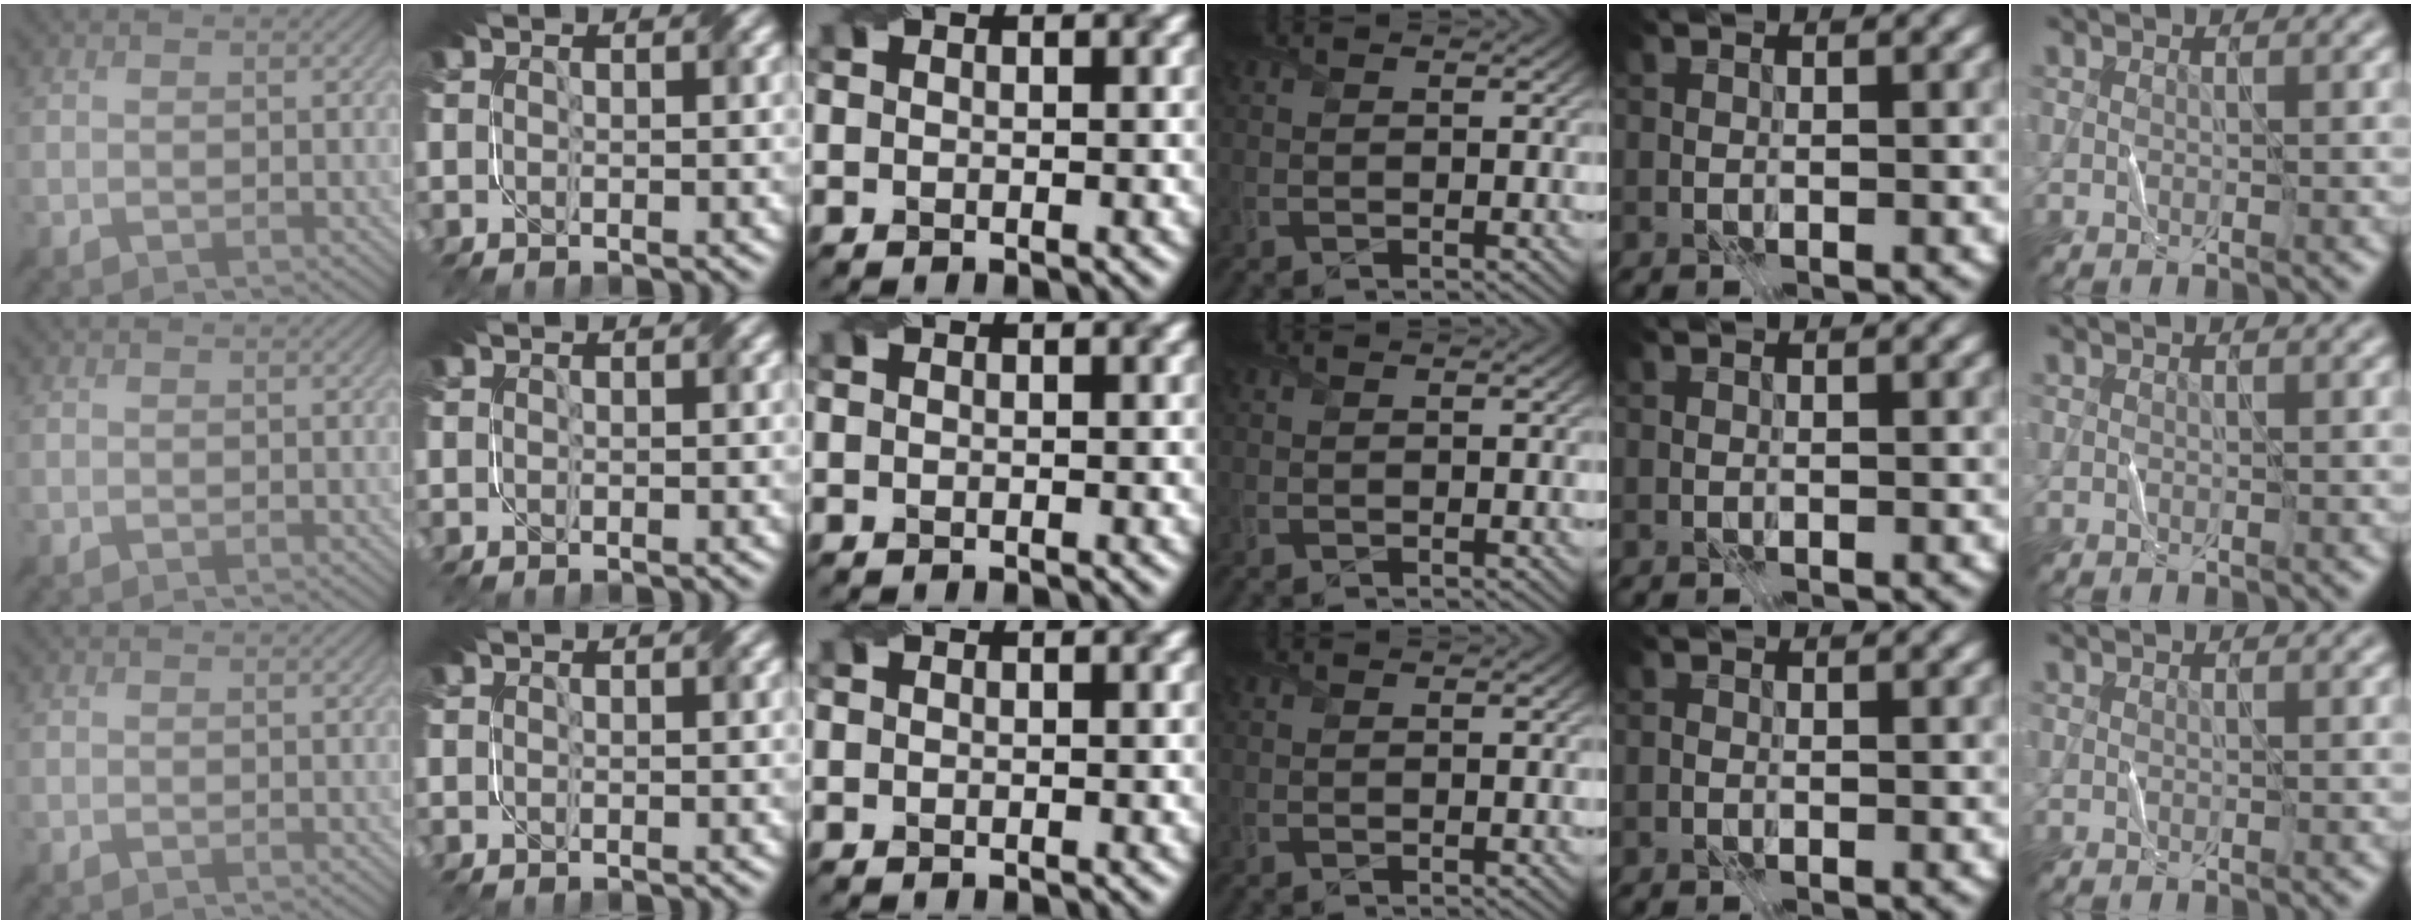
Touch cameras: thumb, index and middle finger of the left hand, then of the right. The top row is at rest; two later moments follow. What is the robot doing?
{"motion": "fold", "object": "file"}